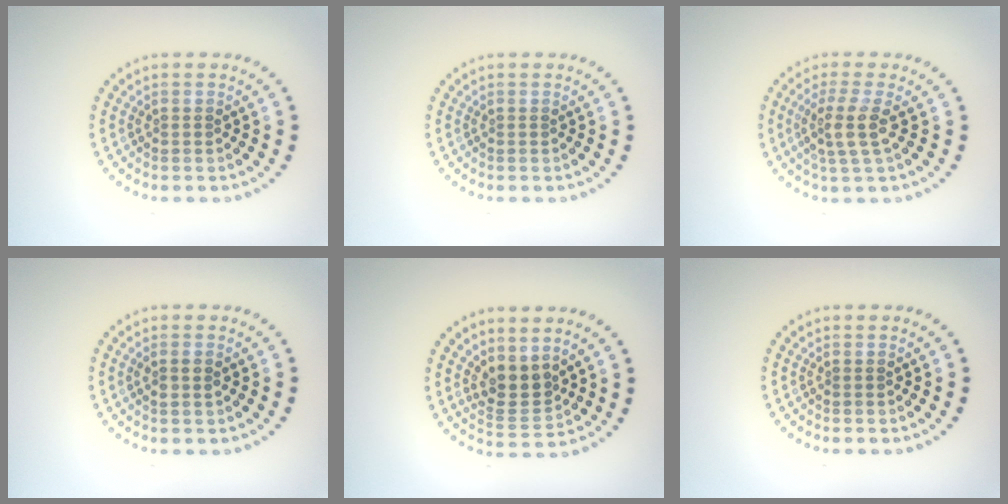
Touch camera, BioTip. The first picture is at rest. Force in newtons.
{"total": 0.0}
{"total": 2.9, "press": 2.3, "slide": 1.8}
{"total": 1.1, "press": 1.0, "slide": 0.4}
{"total": 2.9, "press": 2.4, "slide": 1.6}
{"total": 0.0}